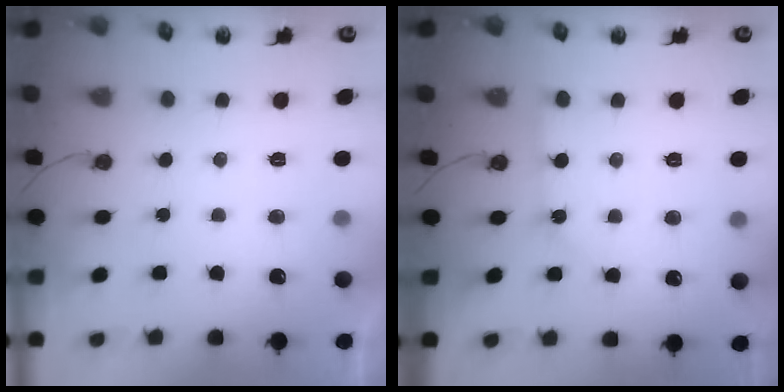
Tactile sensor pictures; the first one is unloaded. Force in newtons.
{"total": 2.5, "press": 2.5, "slide": 0.3}